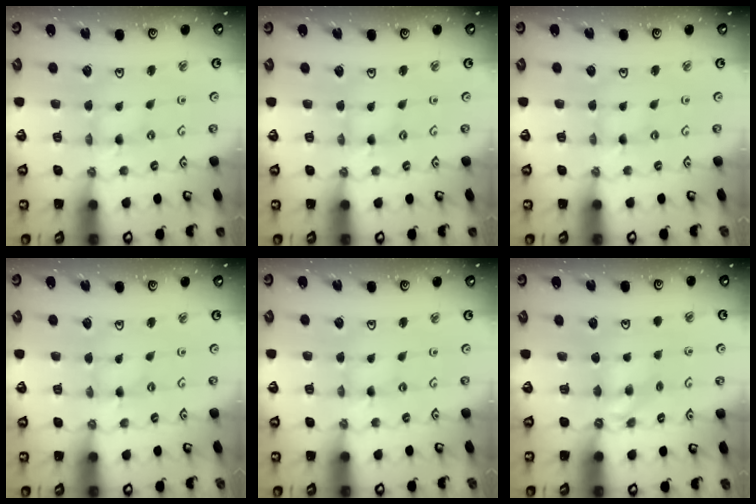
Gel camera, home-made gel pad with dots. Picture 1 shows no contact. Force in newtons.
{"total": 1.6, "press": 1.6, "slide": 0.2}
{"total": 0.0}
{"total": 0.0}
{"total": 0.0}
{"total": 5.7, "press": 5.6, "slide": 0.6}